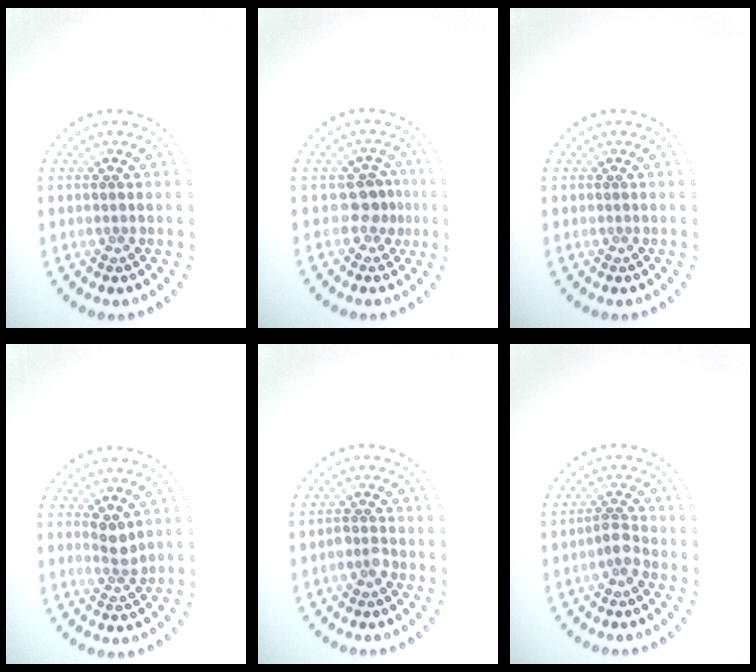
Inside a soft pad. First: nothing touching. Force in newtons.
{"total": 2.2, "press": 1.6, "slide": 1.6}
{"total": 0.0}
{"total": 1.6, "press": 1.4, "slide": 0.8}
{"total": 1.2, "press": 1.1, "slide": 0.4}
{"total": 1.7, "press": 1.4, "slide": 1.0}